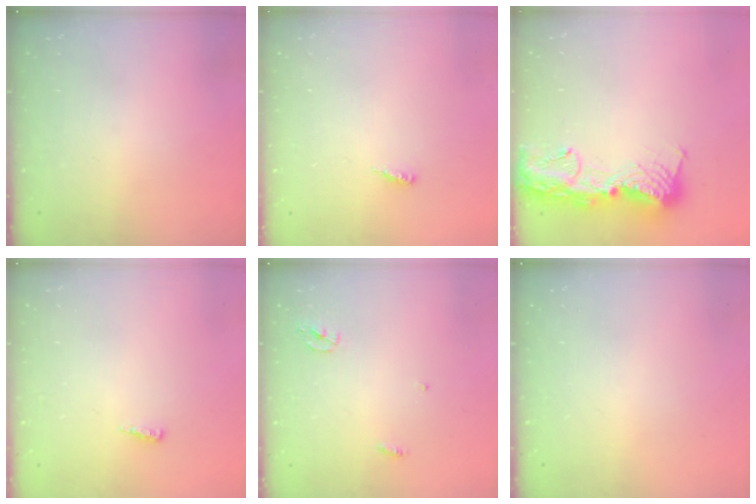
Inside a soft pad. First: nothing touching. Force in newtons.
{"total": 3.9, "press": 3.9, "slide": 0.3}
{"total": 15.6, "press": 15.5, "slide": 1.6}
{"total": 3.9, "press": 3.6, "slide": 1.5}
{"total": 2.5, "press": 2.5, "slide": 0.1}
{"total": 0.0}